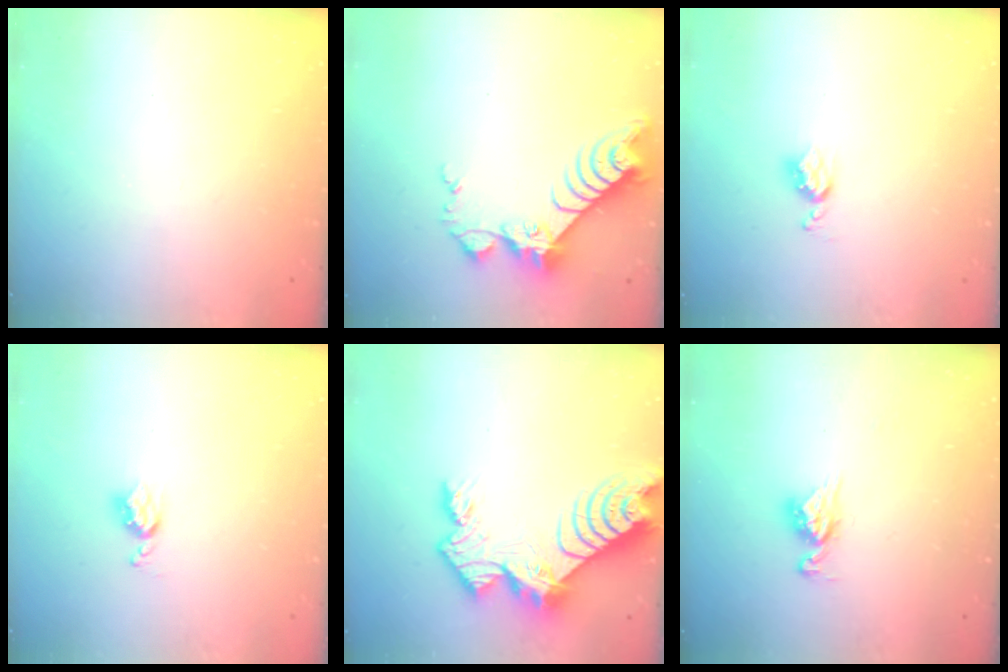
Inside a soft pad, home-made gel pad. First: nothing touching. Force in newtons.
{"total": 9.3, "press": 9.3, "slide": 0.7}
{"total": 4.3, "press": 4.3, "slide": 0.5}
{"total": 4.3, "press": 4.3, "slide": 0.5}
{"total": 13.2, "press": 13.2, "slide": 1.0}
{"total": 6.9, "press": 6.8, "slide": 0.6}